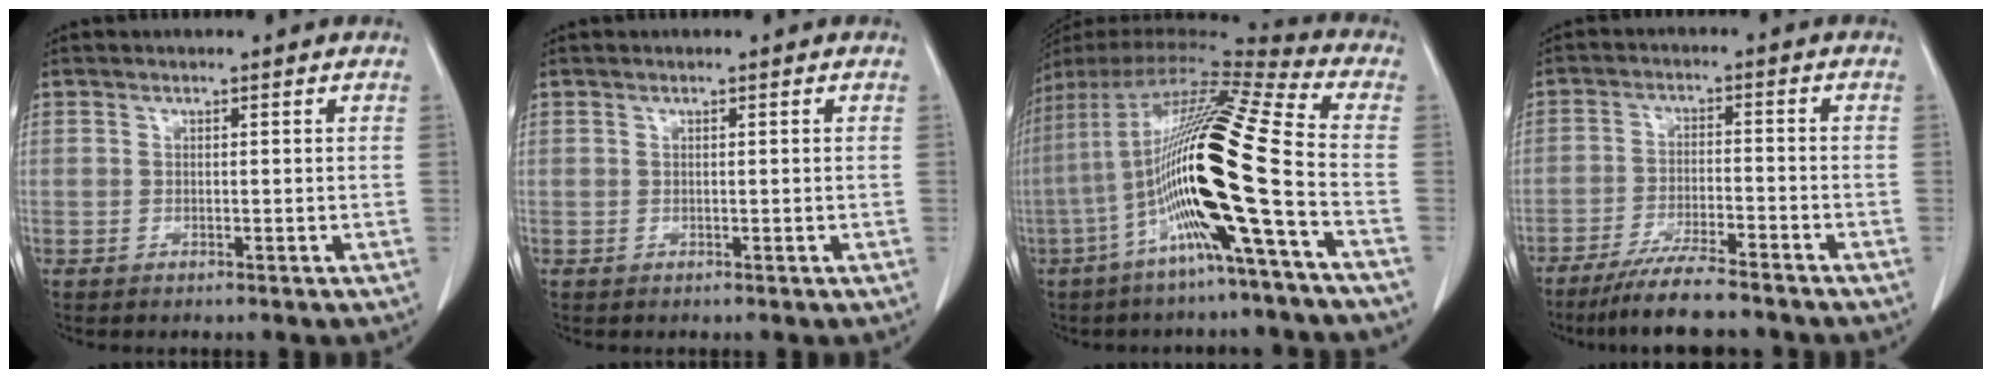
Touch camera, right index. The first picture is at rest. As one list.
[{"total": 0.0}, {"total": 21.3, "force": [-4.8, -0.4, 20.8], "torque": [-0.412, -0.002, -0.104]}, {"total": 9.3, "force": [-8.0, 0.5, 4.7], "torque": [-0.079, -0.025, -0.132]}]